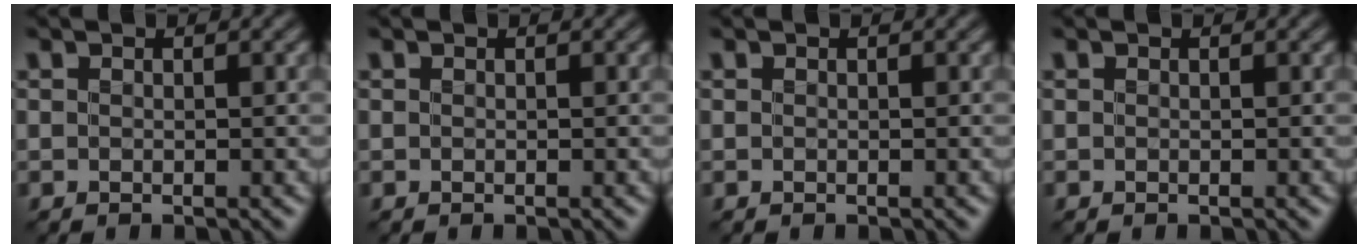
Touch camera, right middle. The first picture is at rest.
{"total": 0.0}
{"total": 0.0}
{"total": 0.0}